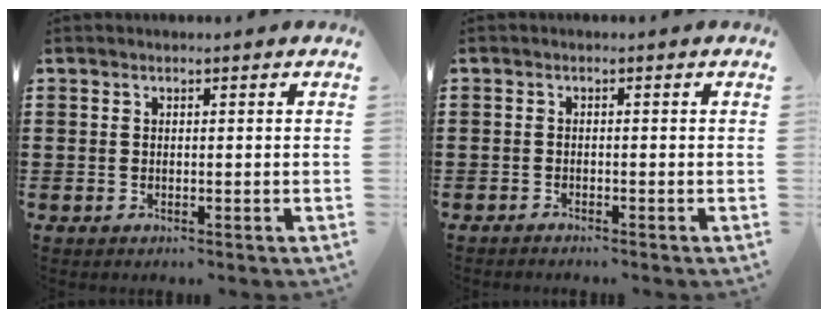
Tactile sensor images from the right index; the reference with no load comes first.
{"total": 0.9, "force": [-0.9, 0.0, 0.0], "torque": [-0.003, 0.000, -0.018]}